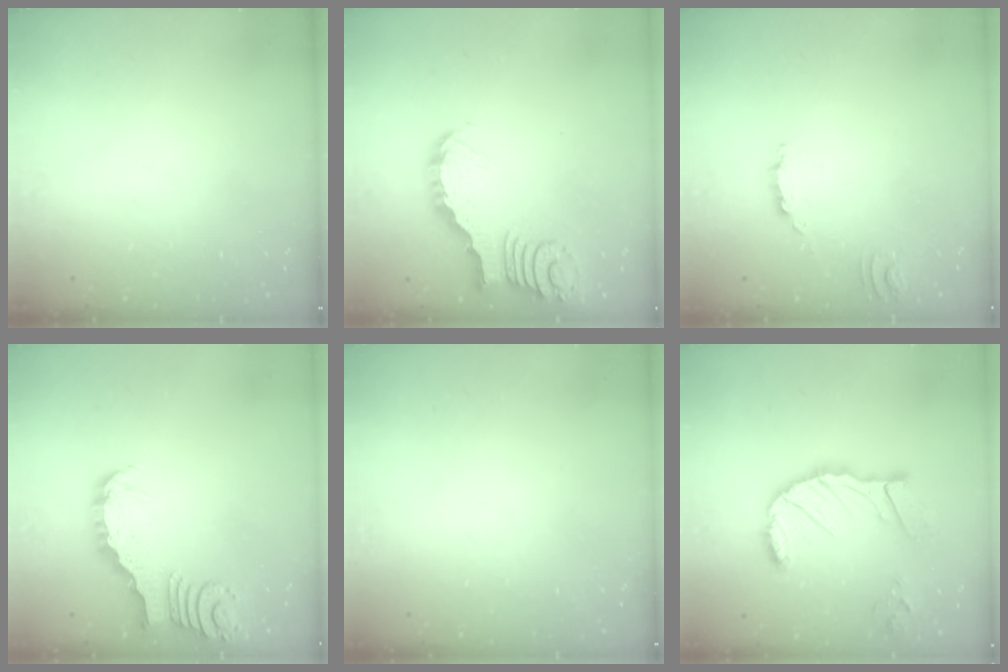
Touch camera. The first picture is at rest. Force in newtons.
{"total": 4.1, "press": 4.1, "slide": 0.4}
{"total": 4.7, "press": 4.7, "slide": 0.3}
{"total": 3.4, "press": 3.4, "slide": 0.2}
{"total": 0.0}
{"total": 16.2, "press": 16.0, "slide": 2.6}